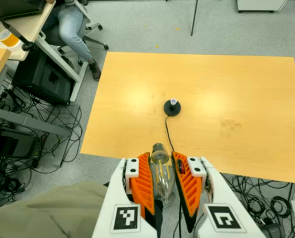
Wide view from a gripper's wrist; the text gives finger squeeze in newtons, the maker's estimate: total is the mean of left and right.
{"total": 20.6, "left": 22.8, "right": 18.4}